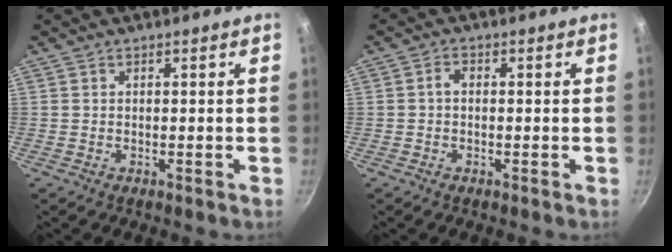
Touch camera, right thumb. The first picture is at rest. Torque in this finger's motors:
{"motor_torque": [0.46, 0.67, 0.39, 0.41, -0.03]}